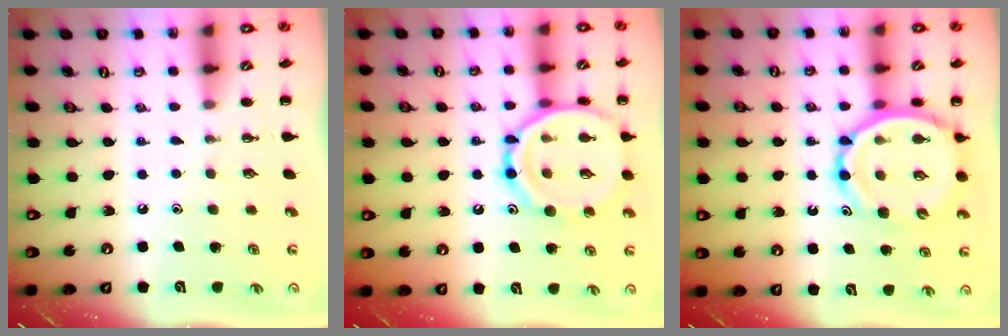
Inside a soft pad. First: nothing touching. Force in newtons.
{"total": 16.6, "press": 16.5, "slide": 1.5}
{"total": 13.8, "press": 13.2, "slide": 4.0}